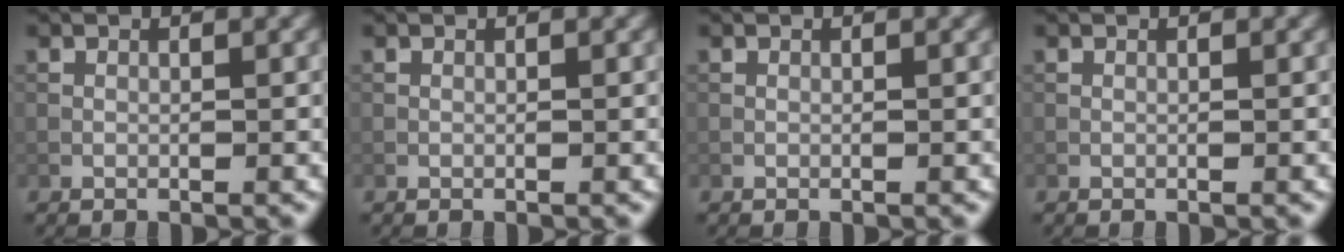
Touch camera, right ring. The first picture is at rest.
{"total": 0.0}
{"total": 0.0}
{"total": 0.0}